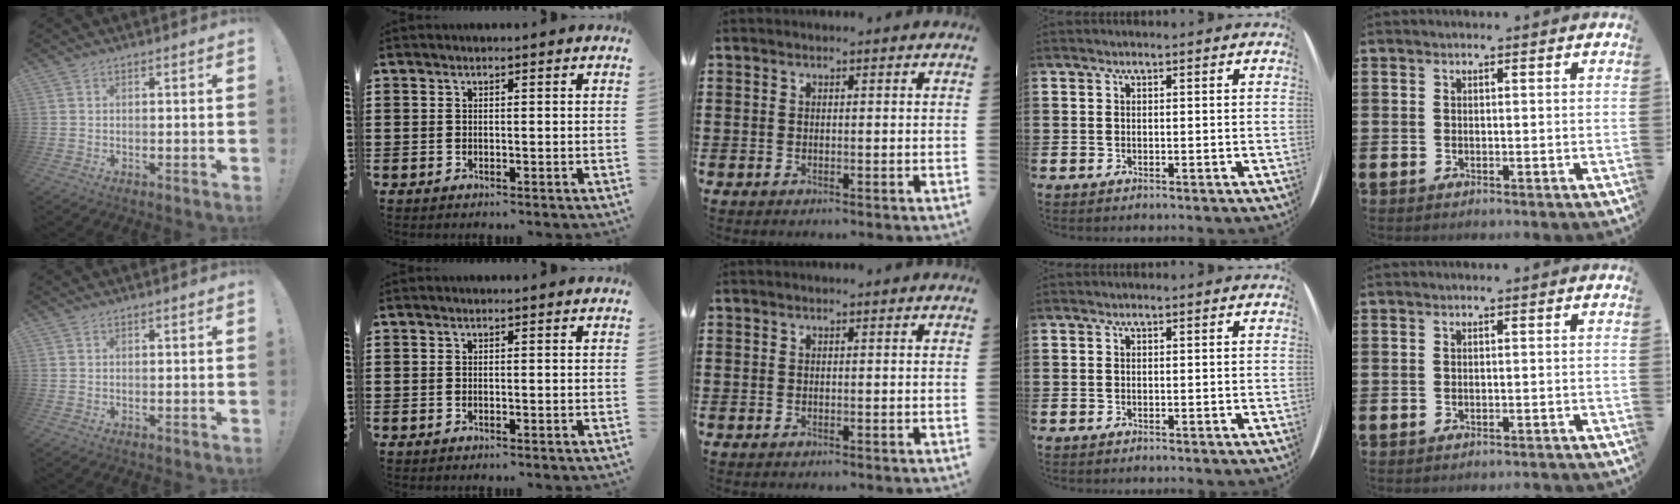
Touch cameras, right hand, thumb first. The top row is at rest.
{"little": {"total": 0.5, "force": [-0.5, -0.1, 0.0], "torque": [0.000, -0.001, -0.010]}}